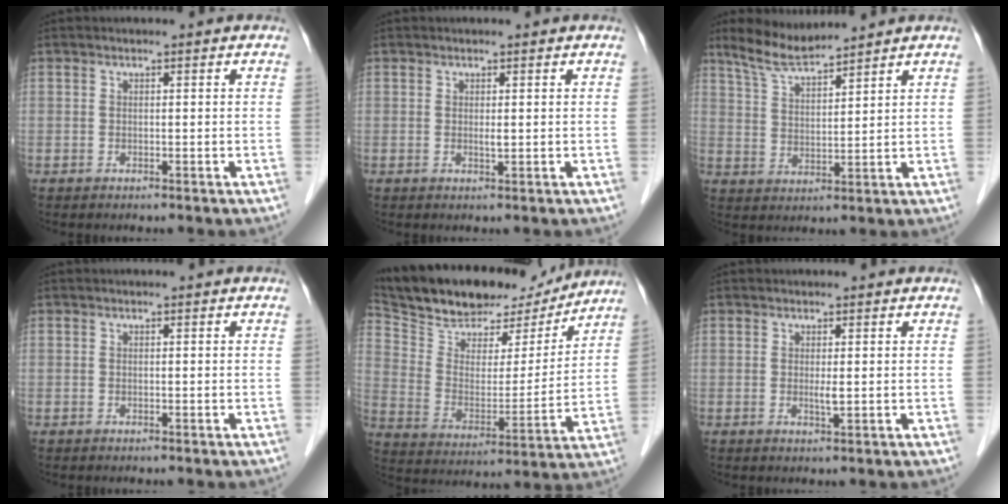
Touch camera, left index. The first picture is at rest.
{"total": 0.7, "force": [0.0, 0.2, 0.6], "torque": [-0.015, -0.006, 0.001]}
{"total": 6.0, "force": [5.6, 0.3, 1.9], "torque": [-0.052, 0.004, 0.117]}
{"total": 0.0}
{"total": 21.6, "force": [18.6, 7.1, 8.5], "torque": [-0.161, 0.008, 0.297]}
{"total": 1.2, "force": [0.0, 0.1, 1.1], "torque": [-0.025, -0.006, 0.002]}